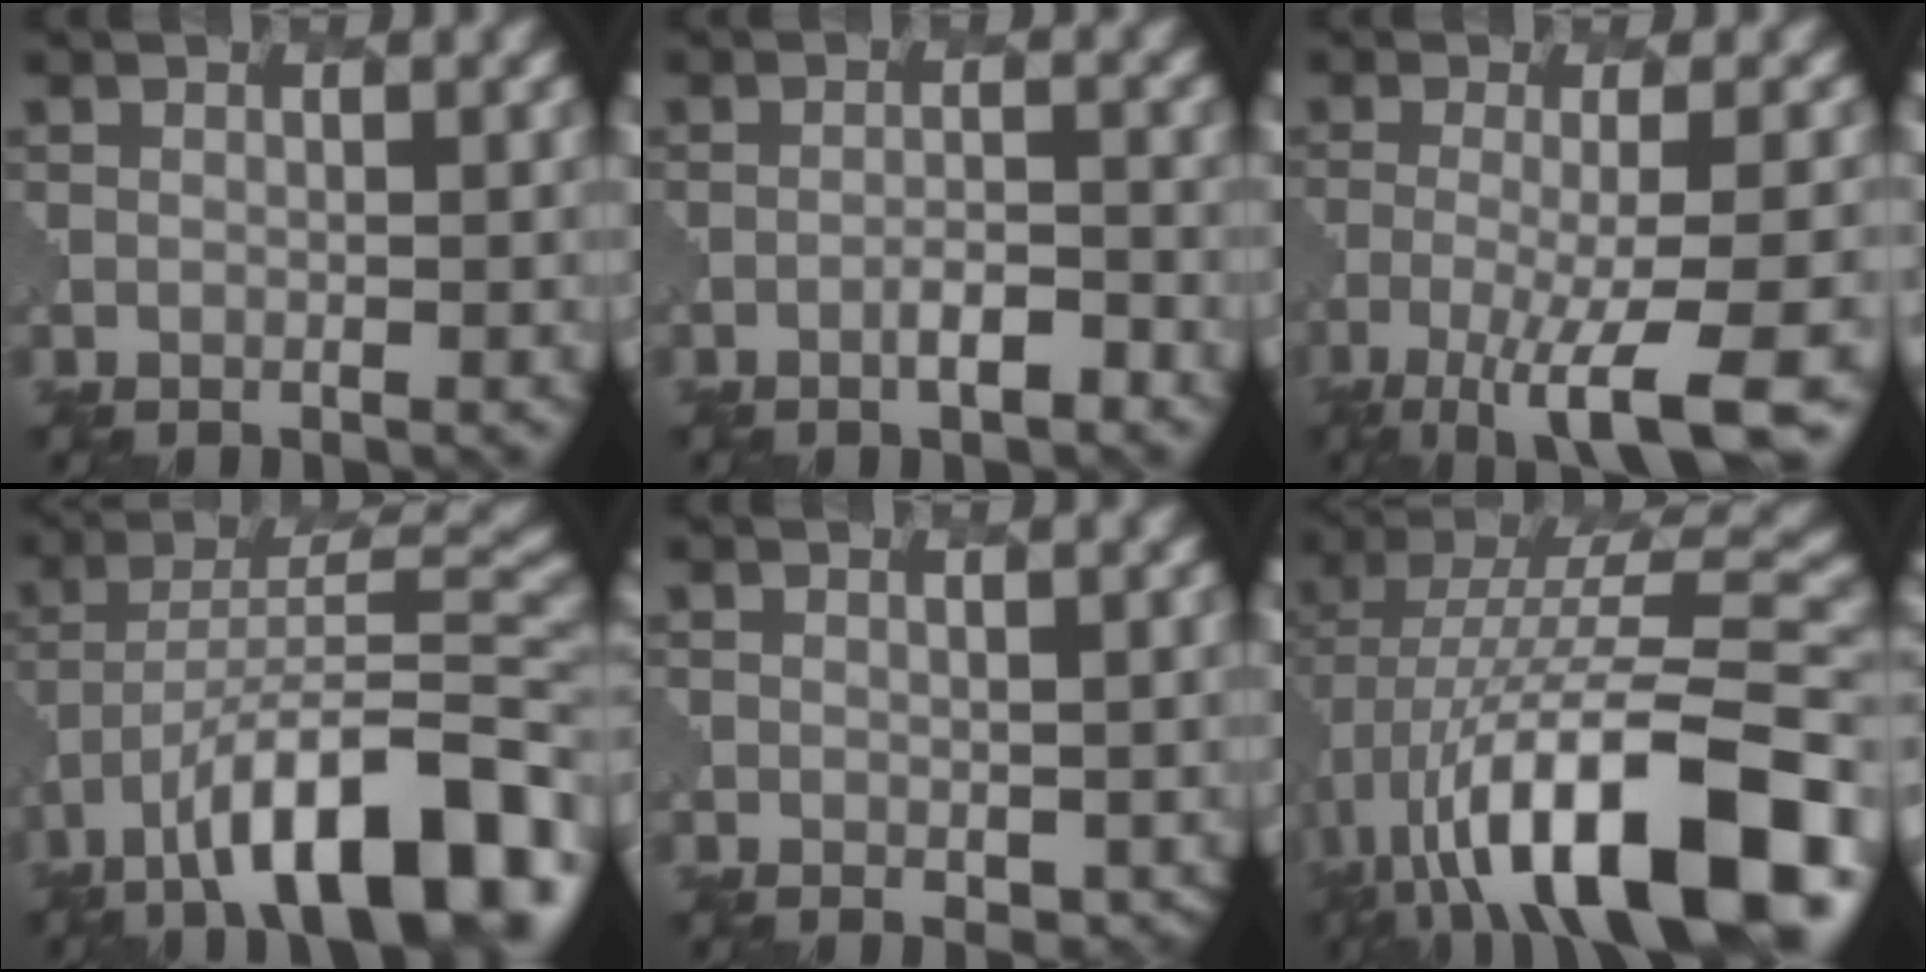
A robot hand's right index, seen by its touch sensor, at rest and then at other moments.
{"total": 1.9, "force": [-1.2, 0.3, 1.4], "torque": [-0.024, 0.006, -0.017]}
{"total": 8.4, "force": [-4.6, 1.7, 6.8], "torque": [-0.100, -0.008, -0.080]}
{"total": 13.4, "force": [-8.0, 4.5, 9.8], "torque": [-0.147, 0.013, -0.131]}
{"total": 1.2, "force": [-0.1, 0.9, 0.8], "torque": [-0.009, -0.005, 0.008]}
{"total": 15.8, "force": [-5.5, 5.9, 13.6], "torque": [-0.213, 0.029, -0.086]}